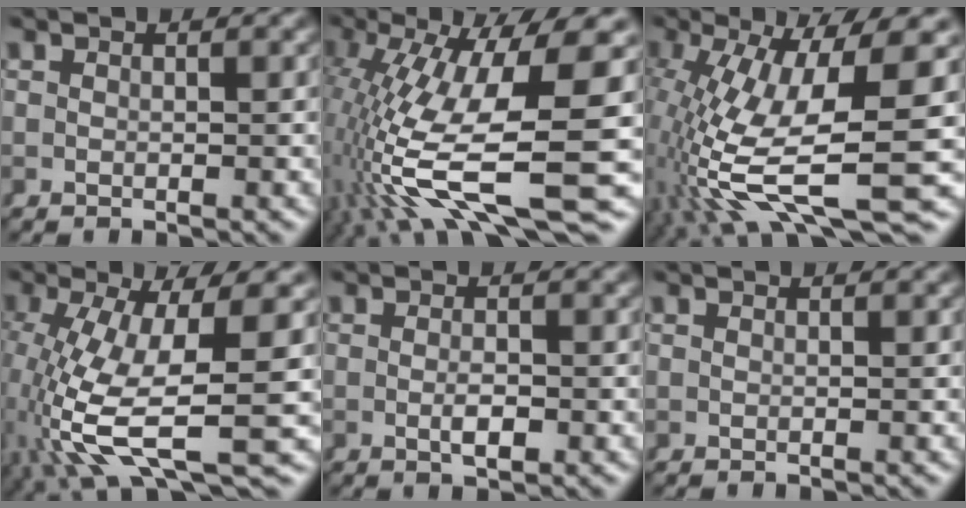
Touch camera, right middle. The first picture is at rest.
{"total": 13.9, "force": [-5.2, 4.8, 12.0], "torque": [-0.204, -0.047, -0.050]}
{"total": 12.7, "force": [-3.9, 4.6, 11.2], "torque": [-0.196, -0.044, -0.031]}
{"total": 10.6, "force": [-2.3, 4.4, 9.3], "torque": [-0.184, -0.046, -0.008]}
{"total": 1.8, "force": [-0.9, 0.4, 1.5], "torque": [-0.021, -0.004, -0.013]}
{"total": 0.0}